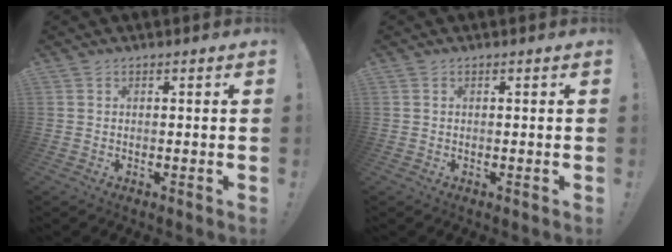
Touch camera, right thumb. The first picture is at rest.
{"total": 0.0}